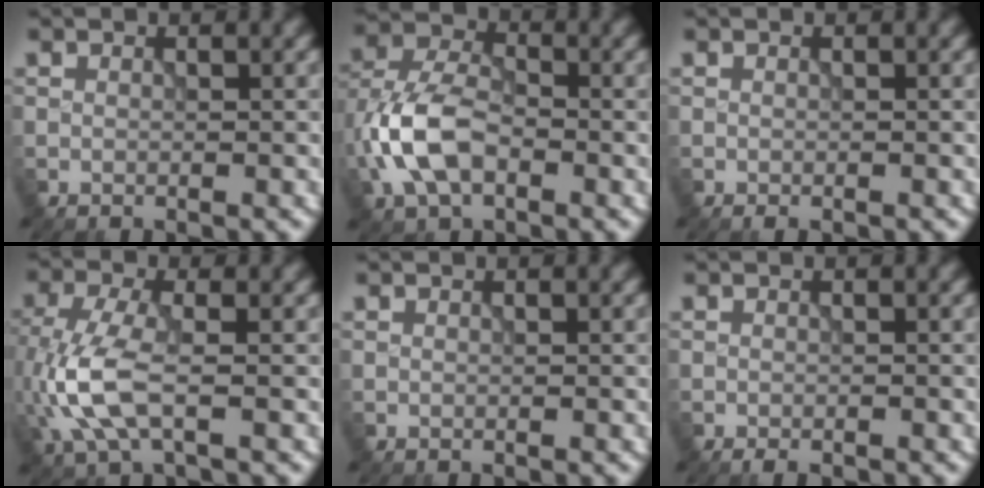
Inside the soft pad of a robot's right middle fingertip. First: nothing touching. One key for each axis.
{"total": 7.0, "fx": -2.1, "fy": 4.1, "fz": 5.2, "tx": -0.123, "ty": 0.007, "tz": -0.050}
{"total": 0.5, "fx": -0.4, "fy": 0.2, "fz": 0.3, "tx": -0.005, "ty": -0.005, "tz": -0.004}
{"total": 5.8, "fx": -1.5, "fy": 2.5, "fz": 5.0, "tx": -0.127, "ty": 0.000, "tz": -0.032}
{"total": 0.0}
{"total": 1.2, "fx": -0.9, "fy": 0.4, "fz": 0.6, "tx": -0.008, "ty": -0.003, "tz": -0.015}